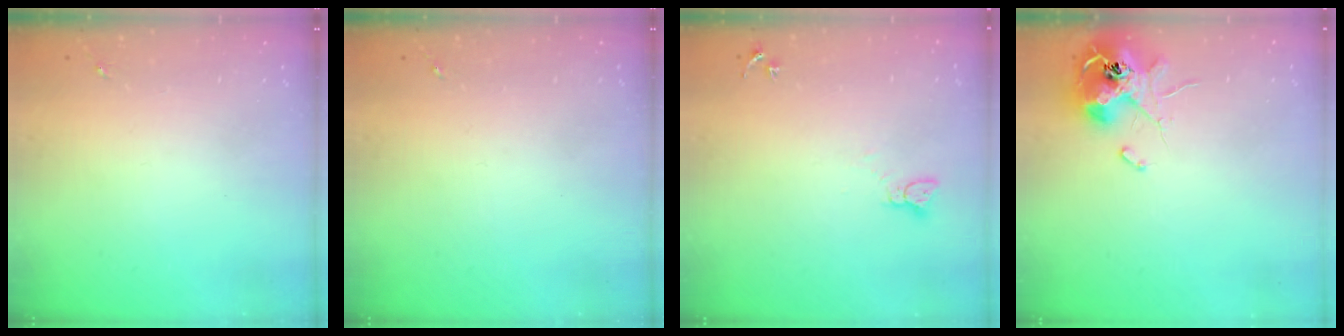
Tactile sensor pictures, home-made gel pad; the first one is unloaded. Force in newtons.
{"total": 0.0}
{"total": 2.3, "press": 2.3, "slide": 0.2}
{"total": 12.4, "press": 12.4, "slide": 1.0}